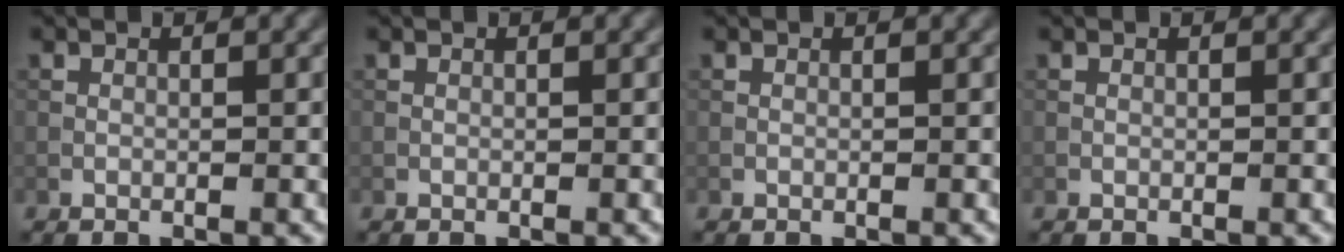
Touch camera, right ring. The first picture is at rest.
{"total": 0.0}
{"total": 0.0}
{"total": 0.0}